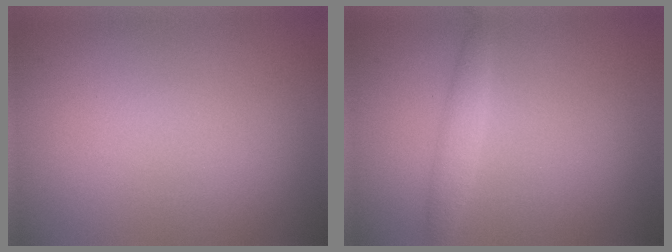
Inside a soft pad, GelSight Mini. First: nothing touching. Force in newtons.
{"total": 1.6, "press": 1.6, "slide": 0.1}